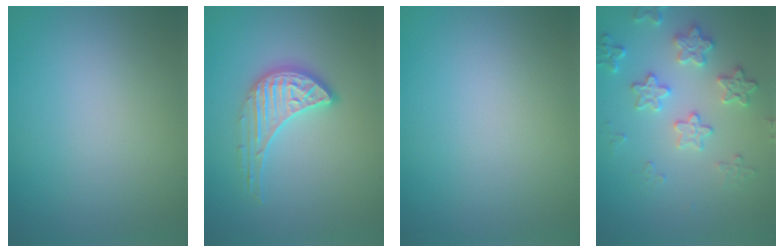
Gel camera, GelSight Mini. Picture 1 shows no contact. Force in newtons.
{"total": 3.2, "press": 2.9, "slide": 1.2}
{"total": 0.0}
{"total": 3.8, "press": 3.5, "slide": 1.7}